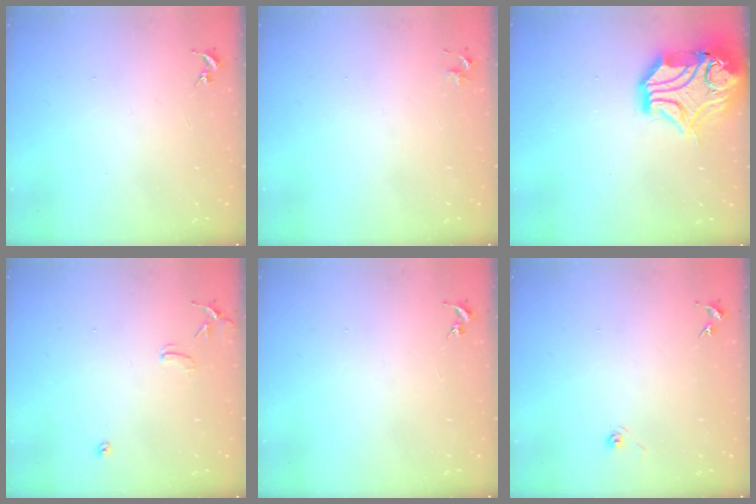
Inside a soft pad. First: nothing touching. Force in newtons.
{"total": 3.2, "press": 3.2, "slide": 0.4}
{"total": 21.7, "press": 21.5, "slide": 2.9}
{"total": 7.9, "press": 7.9, "slide": 0.8}
{"total": 0.0}
{"total": 3.2, "press": 2.6, "slide": 1.8}